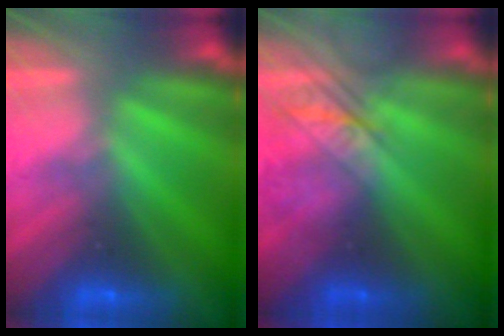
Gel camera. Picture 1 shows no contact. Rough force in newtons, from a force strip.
{"total": 2.5}